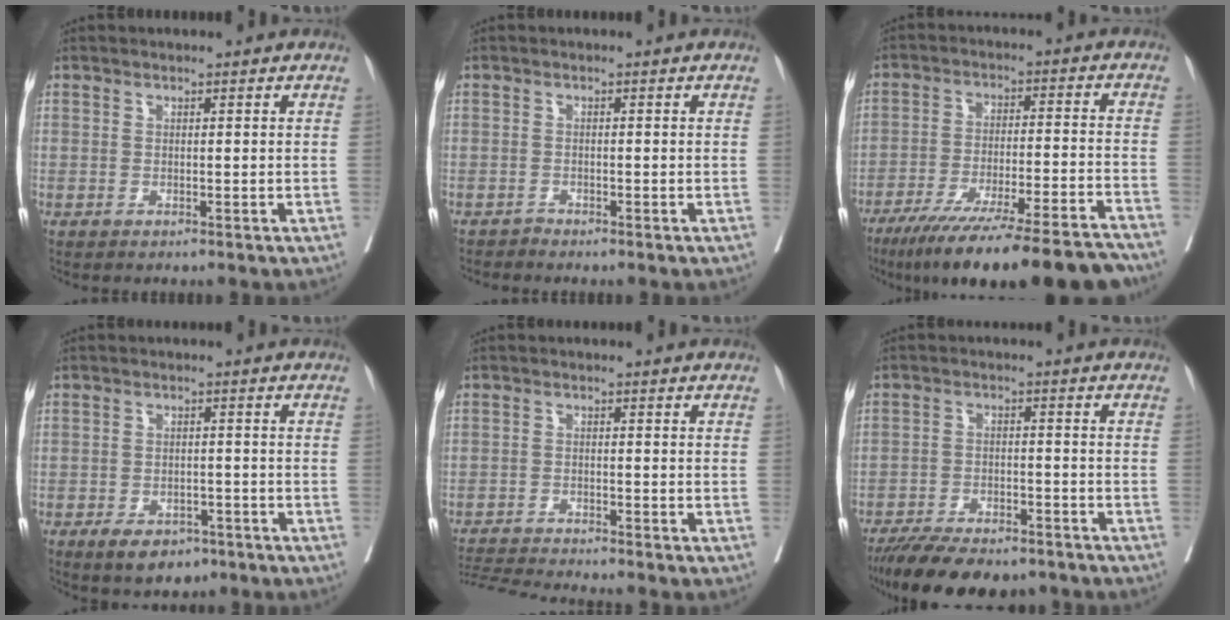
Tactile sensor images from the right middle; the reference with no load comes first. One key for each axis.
{"total": 0.8, "fx": -0.7, "fy": -0.1, "fz": -0.3, "tx": 0.004, "ty": -0.005, "tz": -0.014}
{"total": 22.9, "fx": -19.4, "fy": 1.2, "fz": 12.1, "tx": -0.132, "ty": -0.030, "tz": -0.286}
{"total": 6.0, "fx": -4.0, "fy": 3.3, "fz": 3.0, "tx": -0.045, "ty": 0.001, "tz": -0.056}
{"total": 6.2, "fx": -5.9, "fy": -1.6, "fz": 1.0, "tx": -0.023, "ty": -0.015, "tz": -0.104}
{"total": 13.5, "fx": -11.2, "fy": 4.1, "fz": 6.3, "tx": -0.106, "ty": -0.007, "tz": -0.169}